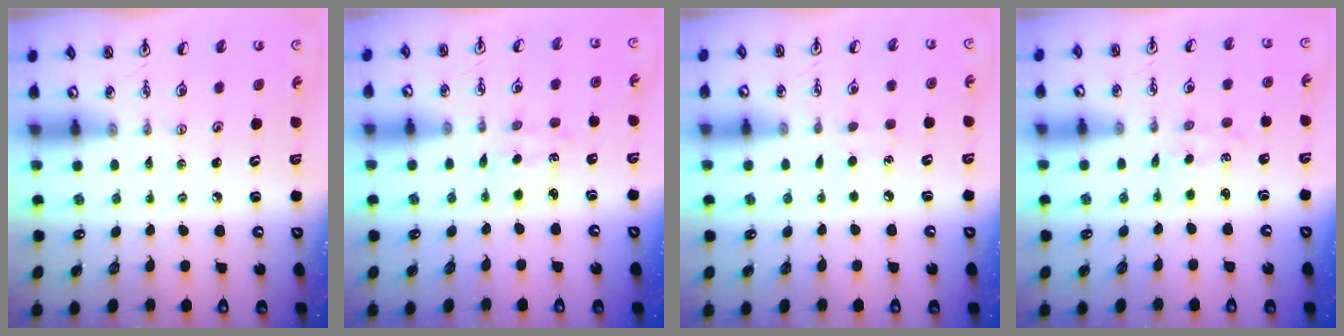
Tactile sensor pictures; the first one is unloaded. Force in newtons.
{"total": 2.5, "press": 2.5, "slide": 0.3}
{"total": 5.8, "press": 5.8, "slide": 0.7}
{"total": 1.5, "press": 1.5, "slide": 0.3}